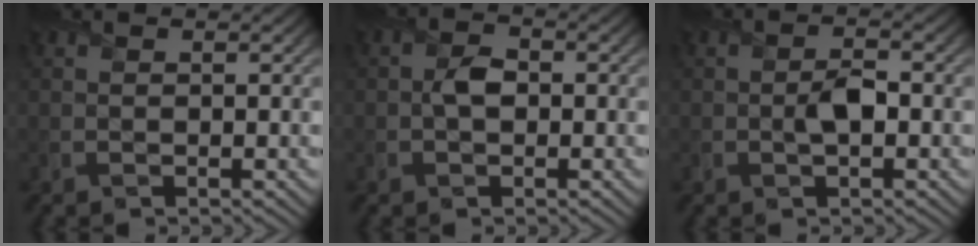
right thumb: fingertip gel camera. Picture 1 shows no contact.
{"total": 2.3, "force": [-0.3, 1.6, 1.6], "torque": [-0.033, 0.002, -0.009]}
{"total": 2.6, "force": [-0.4, 1.3, 2.1], "torque": [-0.041, -0.001, -0.008]}